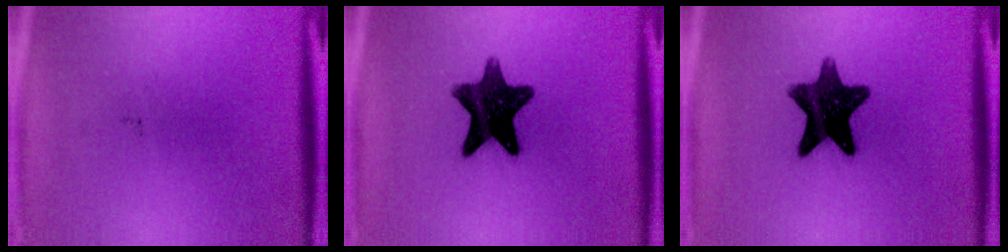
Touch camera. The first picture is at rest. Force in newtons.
{"total": 12.2}
{"total": 12.2}